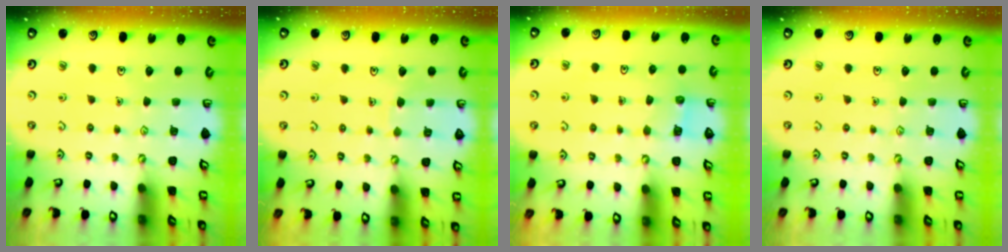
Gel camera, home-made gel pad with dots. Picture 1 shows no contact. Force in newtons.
{"total": 2.2, "press": 2.2, "slide": 0.1}
{"total": 3.8, "press": 3.8, "slide": 0.1}
{"total": 0.0}